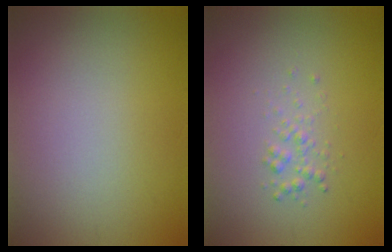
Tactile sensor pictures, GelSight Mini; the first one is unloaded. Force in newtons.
{"total": 1.1, "press": 1.1, "slide": 0.1}